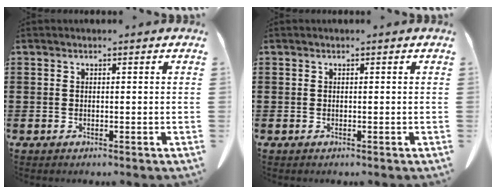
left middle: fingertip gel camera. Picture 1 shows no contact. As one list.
[{"total": 0.0}]